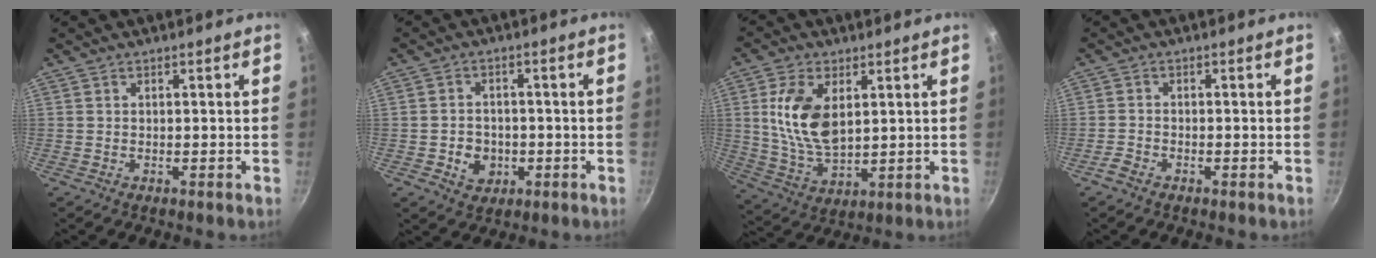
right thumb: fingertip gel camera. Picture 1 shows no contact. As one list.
[{"total": 5.7, "force": [-1.5, 4.8, 2.8], "torque": [-0.027, 0.015, -0.019]}, {"total": 12.8, "force": [3.2, 7.2, 10.1], "torque": [-0.188, -0.021, 0.070]}, {"total": 1.9, "force": [-1.6, 0.7, 0.8], "torque": [-0.030, 0.011, -0.035]}]